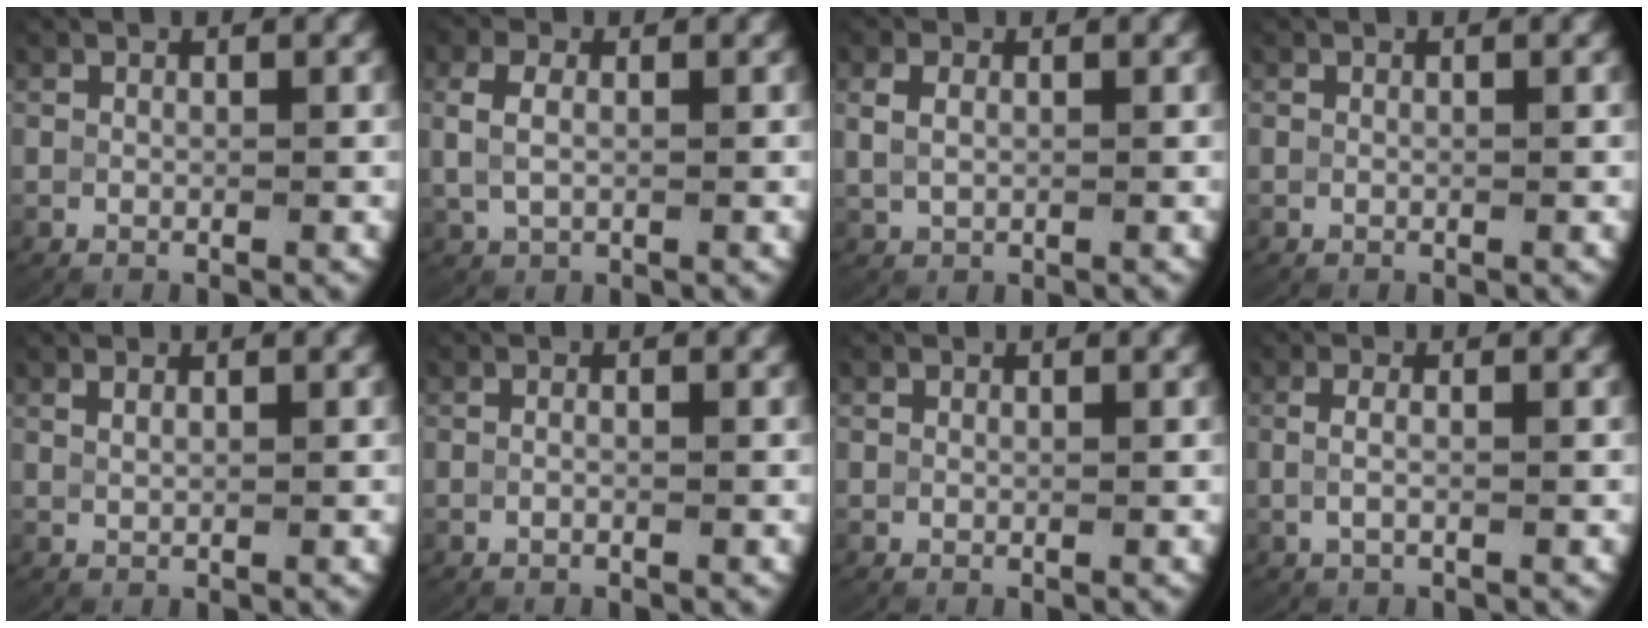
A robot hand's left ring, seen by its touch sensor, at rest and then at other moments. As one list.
[{"total": 3.2, "force": [0.6, 2.3, 2.2], "torque": [-0.062, 0.002, 0.014]}, {"total": 2.2, "force": [0.7, 1.7, 1.3], "torque": [-0.037, -0.001, 0.018]}, {"total": 0.0}, {"total": 0.8, "force": [0.7, -0.3, 0.4], "torque": [-0.010, 0.000, 0.018]}, {"total": 0.6, "force": [-0.4, 0.2, 0.4], "torque": [-0.009, 0.003, -0.009]}, {"total": 0.0}, {"total": 1.7, "force": [-0.2, 0.4, 1.6], "torque": [-0.043, -0.004, -0.002]}]